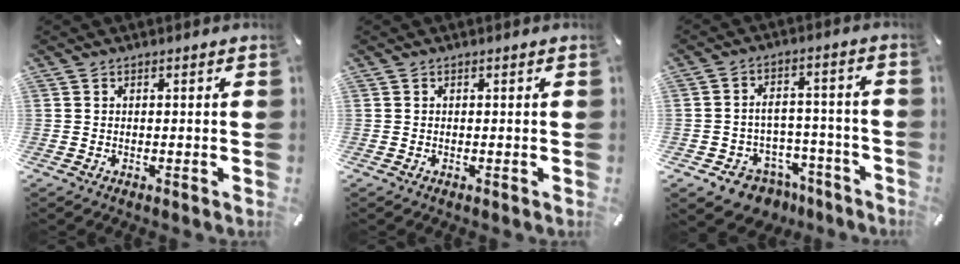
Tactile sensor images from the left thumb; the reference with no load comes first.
{"total": 0.0}
{"total": 6.9, "force": [-3.4, 5.8, 1.7], "torque": [-0.022, 0.023, -0.056]}